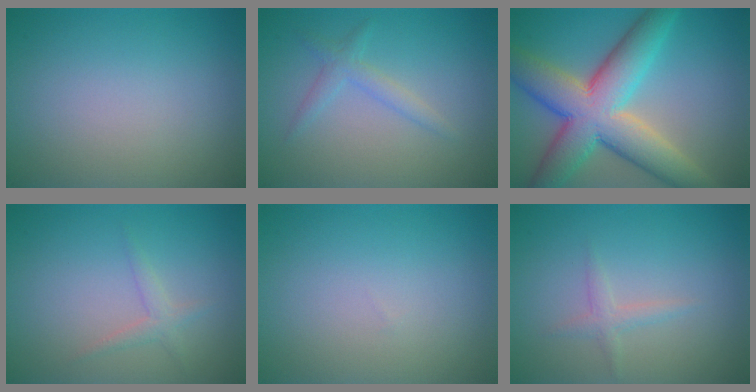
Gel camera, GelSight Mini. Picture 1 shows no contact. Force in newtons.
{"total": 1.7, "press": 1.7, "slide": 0.1}
{"total": 10.7, "press": 10.7, "slide": 0.5}
{"total": 1.2, "press": 1.2, "slide": 0.0}
{"total": 0.0}
{"total": 1.2, "press": 1.2, "slide": 0.0}